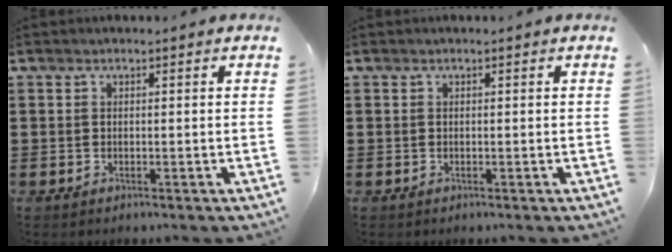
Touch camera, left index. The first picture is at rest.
{"total": 0.0}